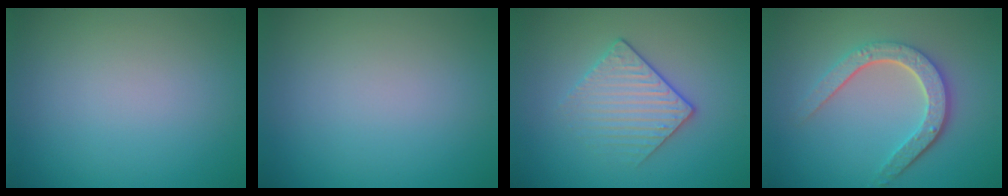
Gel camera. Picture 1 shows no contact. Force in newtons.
{"total": 0.0}
{"total": 3.1, "press": 2.9, "slide": 1.2}
{"total": 4.7, "press": 3.6, "slide": 3.0}